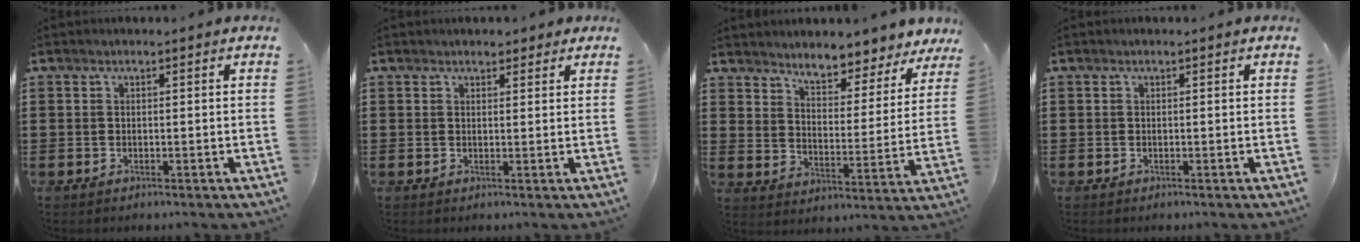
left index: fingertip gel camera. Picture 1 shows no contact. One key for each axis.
{"total": 2.0, "fx": 1.6, "fy": 1.0, "fz": 0.5, "tx": -0.005, "ty": 0.003, "tz": 0.030}
{"total": 5.2, "fx": 5.1, "fy": 0.5, "fz": 0.4, "tx": -0.039, "ty": -0.040, "tz": 0.085}
{"total": 0.0}